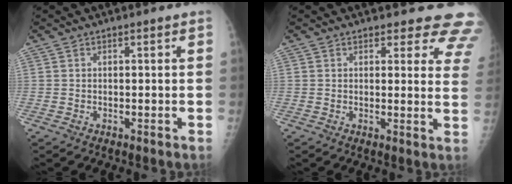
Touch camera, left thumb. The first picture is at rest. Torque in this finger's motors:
{"motor_torque": [0.21, 0.36, 0.15, -0.03, 0.03]}